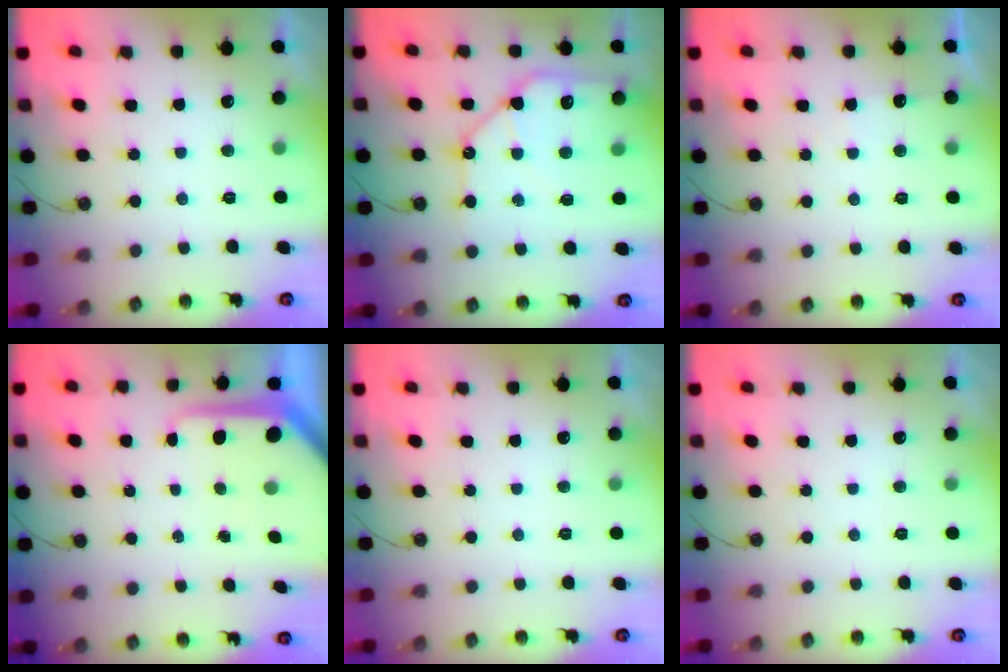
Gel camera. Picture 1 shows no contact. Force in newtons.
{"total": 12.3, "press": 12.2, "slide": 1.6}
{"total": 4.8, "press": 4.8, "slide": 0.6}
{"total": 9.8, "press": 9.7, "slide": 0.8}
{"total": 0.0}
{"total": 0.0}